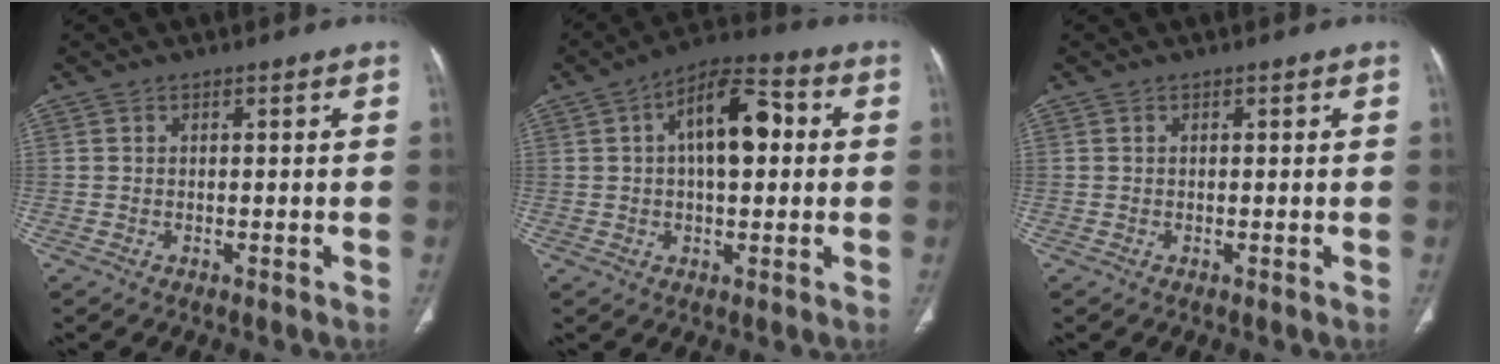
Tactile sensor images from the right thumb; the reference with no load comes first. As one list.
[{"total": 12.6, "force": [2.2, 6.2, 10.7], "torque": [-0.156, 0.025, 0.025]}, {"total": 0.0}]